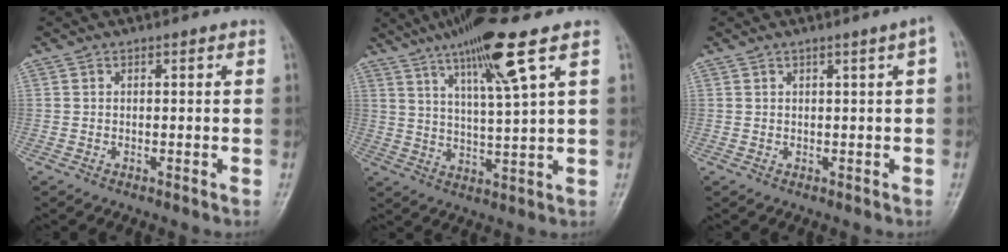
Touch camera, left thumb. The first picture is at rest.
{"total": 13.2, "force": [7.4, 0.8, 10.9], "torque": [-0.194, -0.026, 0.130]}
{"total": 2.2, "force": [0.7, -0.1, 2.1], "torque": [-0.029, 0.005, 0.009]}